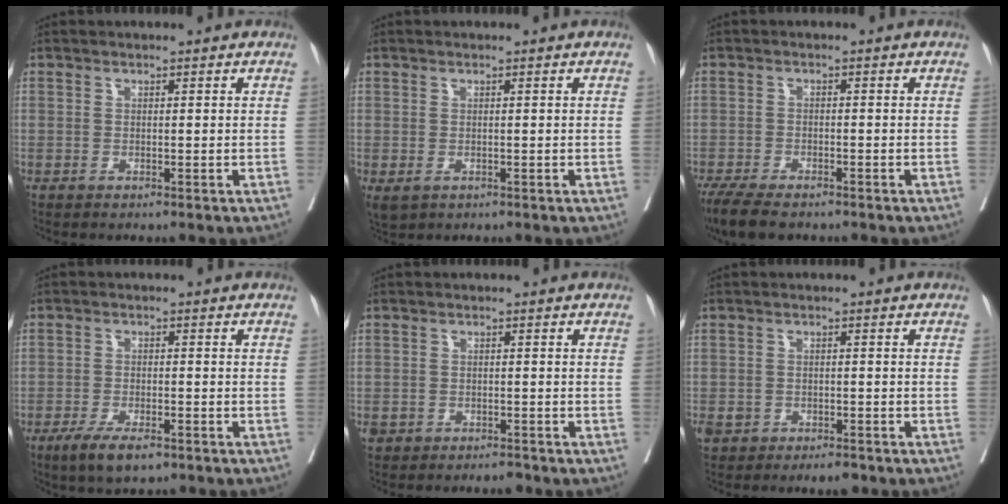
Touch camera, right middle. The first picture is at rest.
{"total": 2.2, "force": [-0.7, 1.1, 1.8], "torque": [-0.036, -0.005, -0.001]}
{"total": 7.2, "force": [-5.7, 2.1, 3.8], "torque": [-0.061, -0.013, -0.092]}
{"total": 5.8, "force": [-3.9, 1.7, 4.1], "torque": [-0.072, -0.009, -0.062]}
{"total": 1.9, "force": [-1.5, 1.0, 0.7], "torque": [-0.009, 0.002, -0.019]}
{"total": 3.6, "force": [-2.3, 2.0, 1.9], "torque": [-0.025, 0.003, -0.029]}